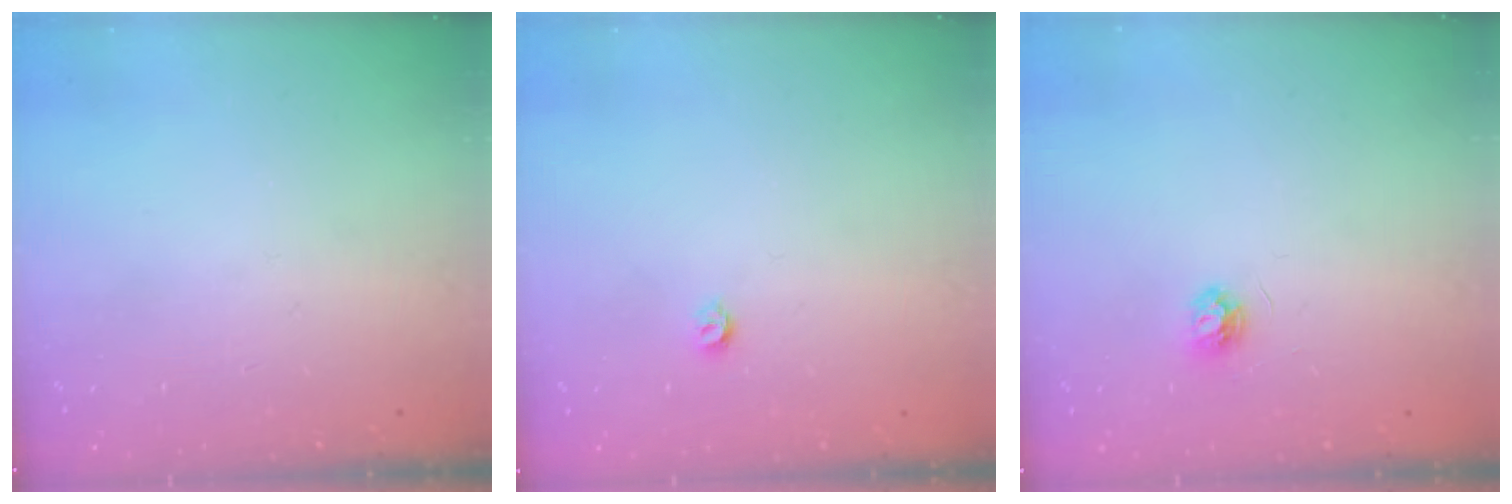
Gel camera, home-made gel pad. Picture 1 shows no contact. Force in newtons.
{"total": 3.2, "press": 3.2, "slide": 0.5}
{"total": 3.7, "press": 3.7, "slide": 0.5}